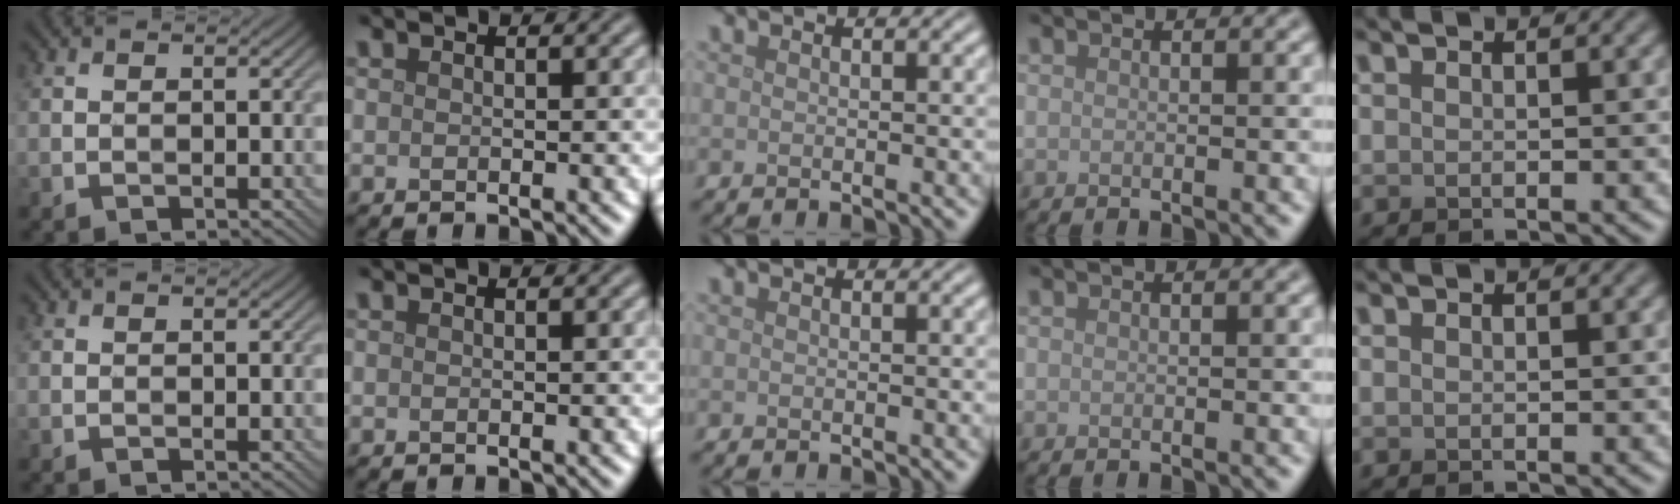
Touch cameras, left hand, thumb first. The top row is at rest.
{}